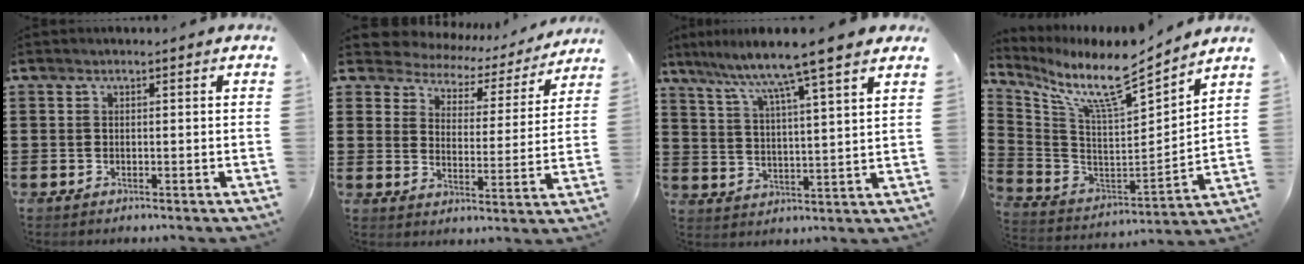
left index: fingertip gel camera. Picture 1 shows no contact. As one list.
[{"total": 3.9, "force": [3.7, 1.3, 0.2], "torque": [-0.032, -0.027, 0.057]}, {"total": 7.2, "force": [6.1, -1.2, 3.7], "torque": [-0.097, -0.042, 0.094]}, {"total": 10.1, "force": [8.2, 0.9, 5.8], "torque": [-0.147, -0.066, 0.135]}]